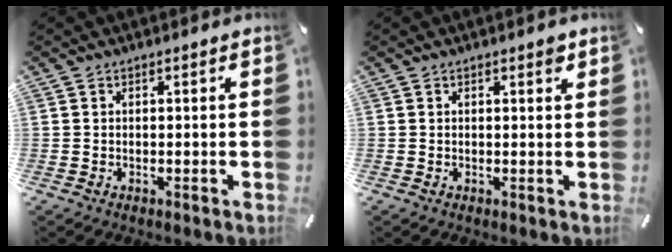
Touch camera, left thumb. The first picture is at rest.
{"total": 1.3, "force": [0.7, 0.5, 0.9], "torque": [-0.010, -0.001, 0.011]}